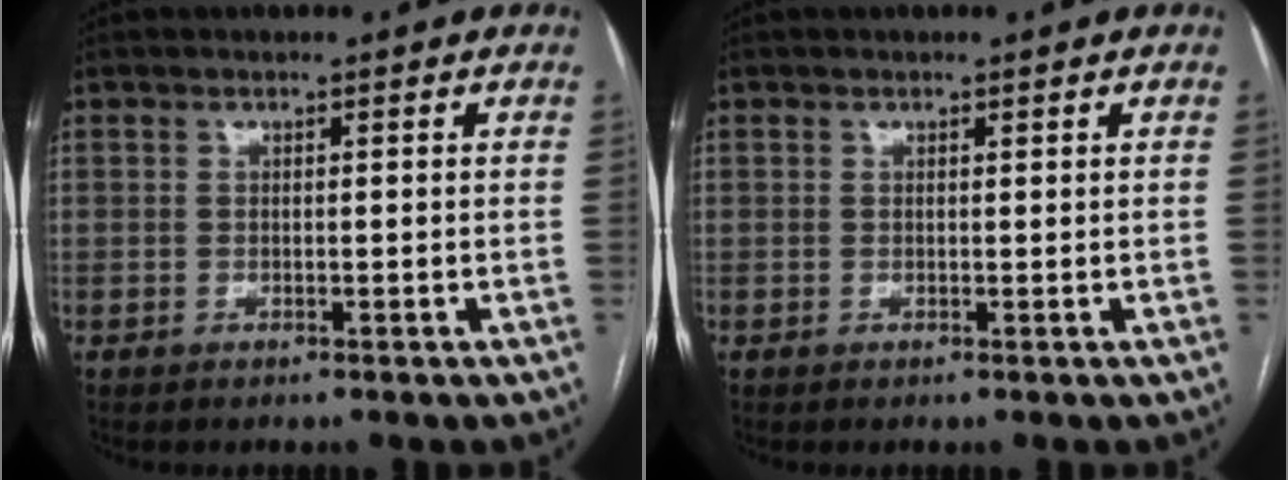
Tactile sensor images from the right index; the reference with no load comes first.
{"total": 0.0}